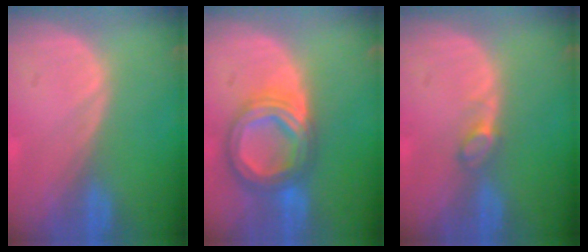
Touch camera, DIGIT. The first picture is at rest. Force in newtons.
{"total": 8.6, "press": 8.6, "slide": 0.7}
{"total": 2.0, "press": 1.9, "slide": 0.2}